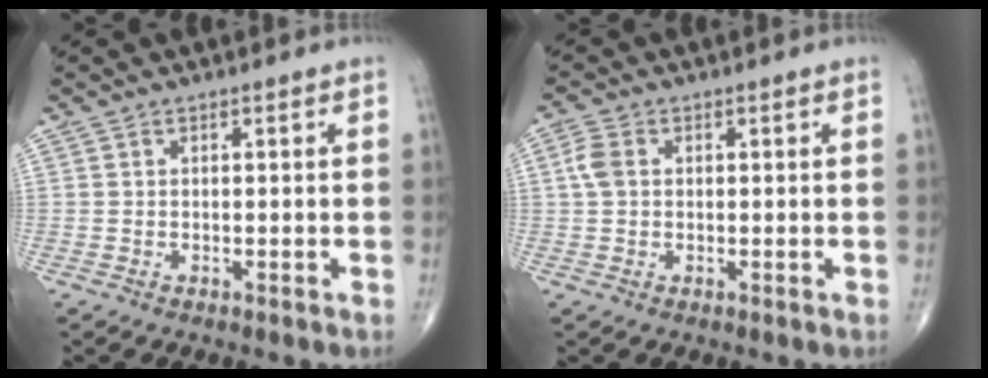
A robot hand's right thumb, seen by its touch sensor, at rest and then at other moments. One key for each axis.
{"total": 3.4, "fx": 0.5, "fy": 2.4, "fz": 2.3, "tx": -0.057, "ty": 0.009, "tz": 0.007}